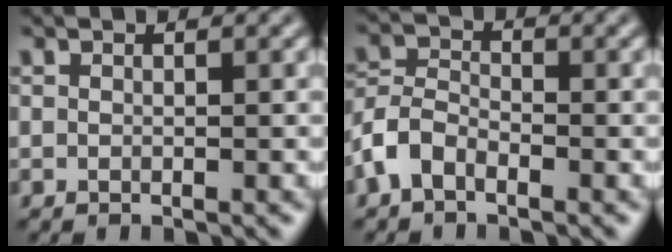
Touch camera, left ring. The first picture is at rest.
{"total": 3.2, "force": [-1.8, 1.8, 1.8], "torque": [-0.038, 0.008, -0.047]}